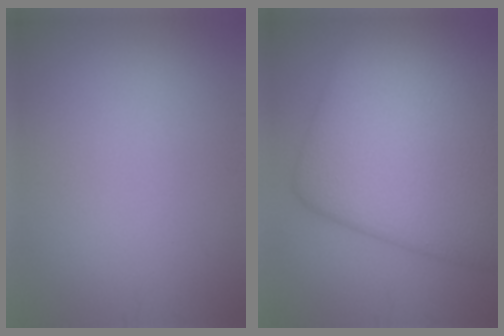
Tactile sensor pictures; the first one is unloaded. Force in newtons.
{"total": 14.7, "press": 14.7, "slide": 0.5}